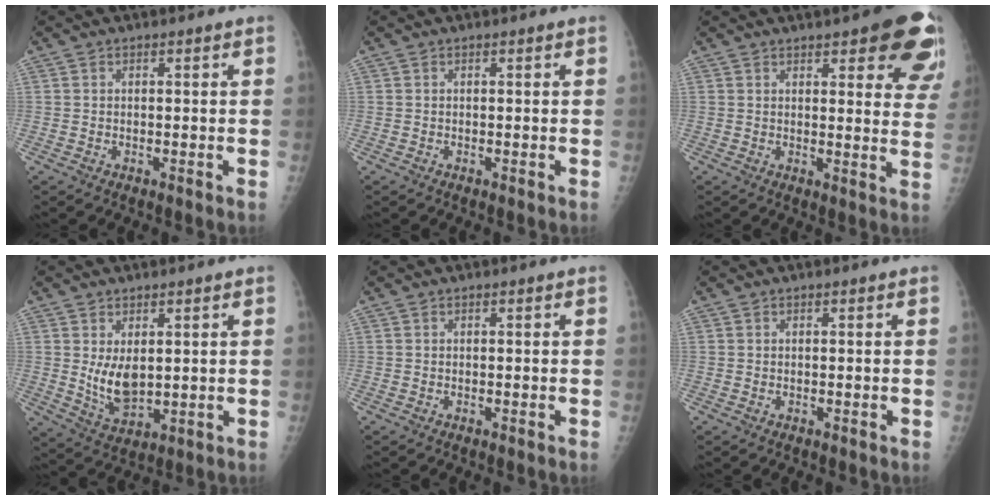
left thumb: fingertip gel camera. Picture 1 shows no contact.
{"total": 0.0}
{"total": 15.2, "force": [8.9, 4.8, 11.4], "torque": [-0.104, -0.036, 0.094]}
{"total": 6.8, "force": [1.3, 3.9, 5.5], "torque": [-0.084, -0.023, 0.039]}
{"total": 0.0}
{"total": 0.0}